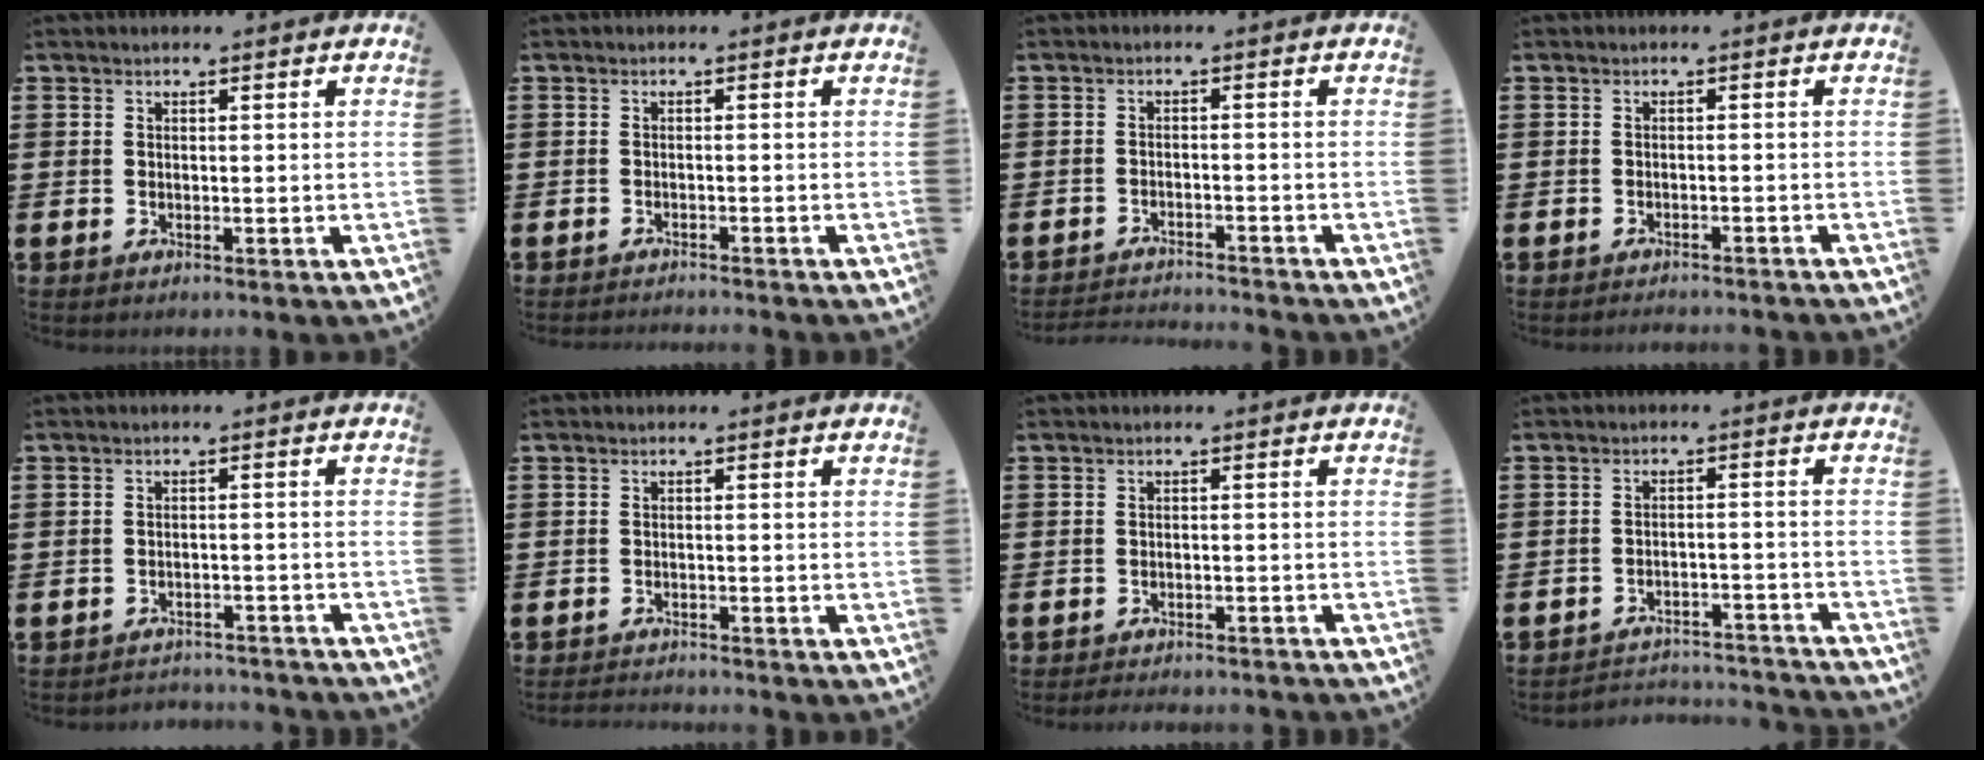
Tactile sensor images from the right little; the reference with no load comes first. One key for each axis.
{"total": 0.9, "fx": -0.9, "fy": -0.2, "fz": -0.1, "tx": 0.000, "ty": 0.001, "tz": -0.018}
{"total": 2.0, "fx": -2.0, "fy": -0.1, "fz": -0.1, "tx": -0.003, "ty": 0.003, "tz": -0.045}
{"total": 1.1, "fx": -1.1, "fy": -0.1, "fz": -0.1, "tx": 0.000, "ty": 0.002, "tz": -0.022}
{"total": 2.0, "fx": -2.0, "fy": 0.1, "fz": -0.2, "tx": -0.004, "ty": 0.004, "tz": -0.045}
{"total": 1.2, "fx": -1.2, "fy": -0.1, "fz": -0.1, "tx": -0.002, "ty": 0.001, "tz": -0.025}
{"total": 1.4, "fx": -1.4, "fy": 0.0, "fz": 0.1, "tx": -0.006, "ty": 0.002, "tz": -0.029}
{"total": 3.3, "fx": -3.2, "fy": 0.2, "fz": 0.0, "tx": -0.006, "ty": 0.005, "tz": -0.071}